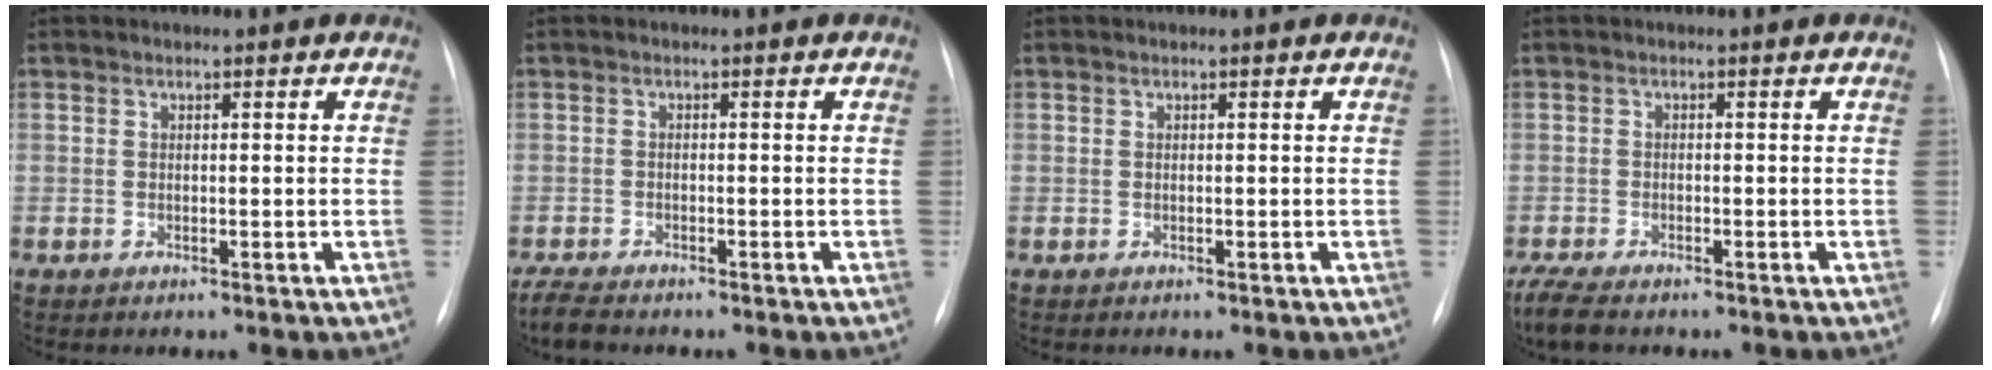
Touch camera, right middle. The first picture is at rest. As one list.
[{"total": 3.6, "force": [-3.1, 0.8, 1.7], "torque": [-0.033, -0.011, -0.050]}, {"total": 0.0}, {"total": 5.6, "force": [-4.5, 1.5, 3.0], "torque": [-0.061, -0.015, -0.073]}]